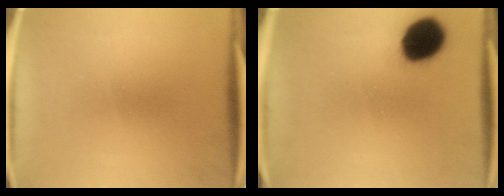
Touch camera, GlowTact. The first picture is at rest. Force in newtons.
{"total": 13.1}